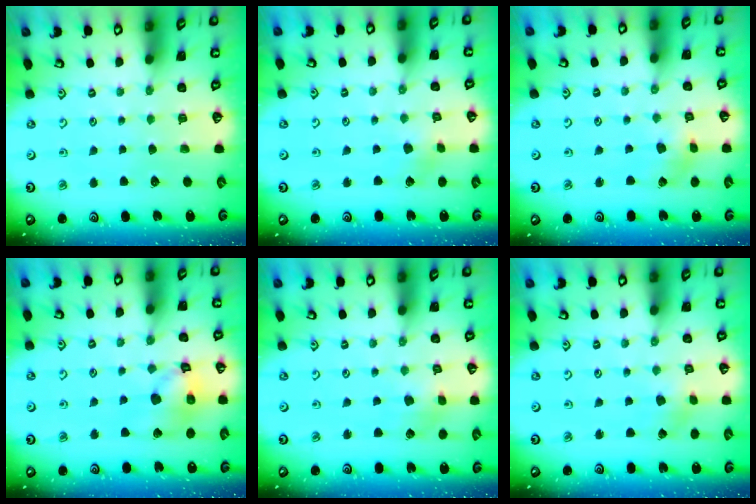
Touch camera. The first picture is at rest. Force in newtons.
{"total": 2.4, "press": 2.2, "slide": 0.9}
{"total": 3.1, "press": 3.1, "slide": 0.4}
{"total": 12.9, "press": 12.9, "slide": 1.5}
{"total": 3.0, "press": 3.0, "slide": 0.2}
{"total": 2.3, "press": 2.3, "slide": 0.3}